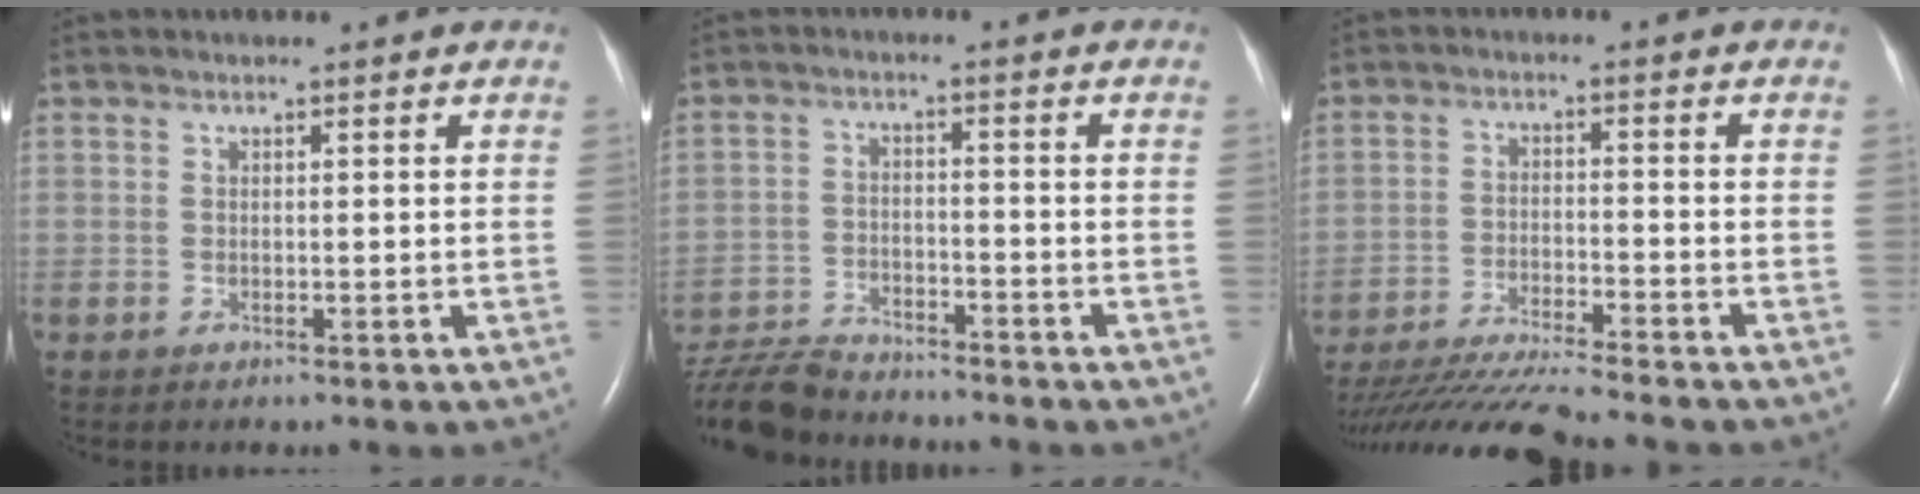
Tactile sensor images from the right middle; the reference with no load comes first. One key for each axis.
{"total": 11.8, "fx": -11.1, "fy": 2.1, "fz": 3.4, "tx": -0.072, "ty": -0.004, "tz": -0.191}
{"total": 14.3, "fx": -13.1, "fy": -1.4, "fz": 5.7, "tx": -0.093, "ty": -0.027, "tz": -0.223}